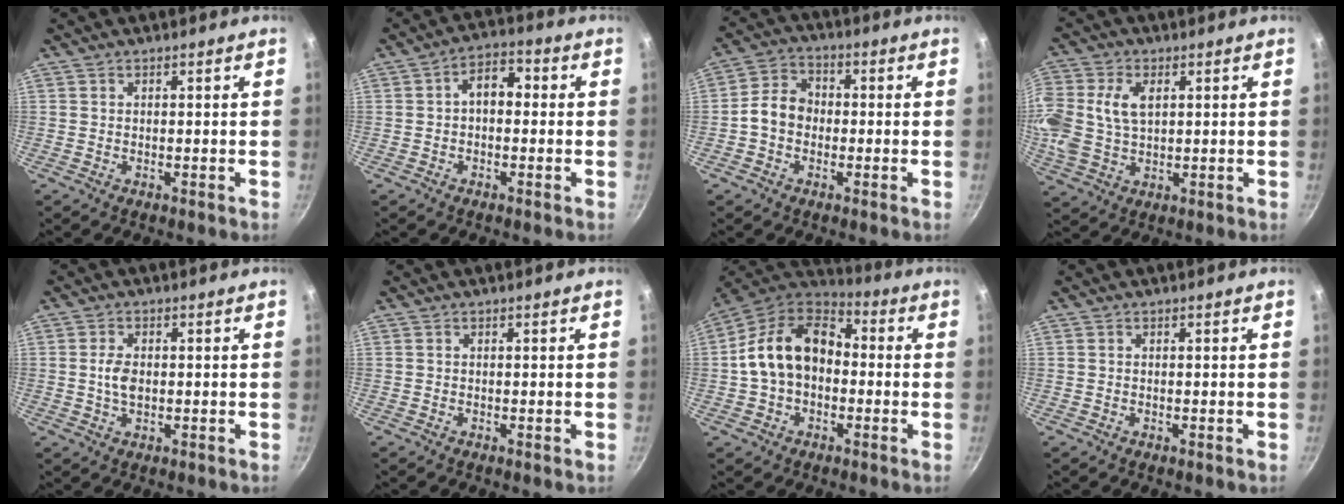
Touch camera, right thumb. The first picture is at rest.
{"total": 5.7, "force": [0.1, 3.8, 4.3], "torque": [-0.041, 0.019, -0.009]}
{"total": 7.0, "force": [-1.0, 5.6, 4.0], "torque": [-0.047, 0.025, -0.034]}
{"total": 13.8, "force": [2.7, 9.7, 9.5], "torque": [-0.218, 0.015, 0.050]}
{"total": 3.7, "force": [0.0, 2.3, 2.9], "torque": [-0.049, 0.003, -0.002]}
{"total": 0.0}
{"total": 15.7, "force": [-0.3, 11.2, 11.0], "torque": [-0.164, 0.045, -0.022]}
{"total": 0.0}